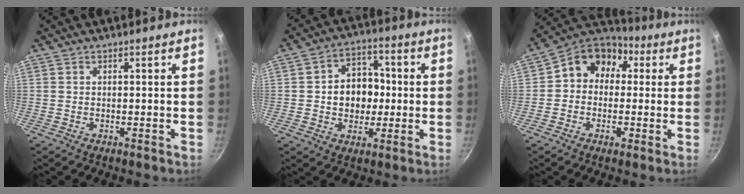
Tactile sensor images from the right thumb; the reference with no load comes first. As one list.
[{"total": 10.6, "force": [0.0, 8.5, 6.4], "torque": [-0.056, 0.013, -0.005]}, {"total": 12.3, "force": [1.9, 10.3, 6.5], "torque": [-0.070, 0.030, 0.010]}]